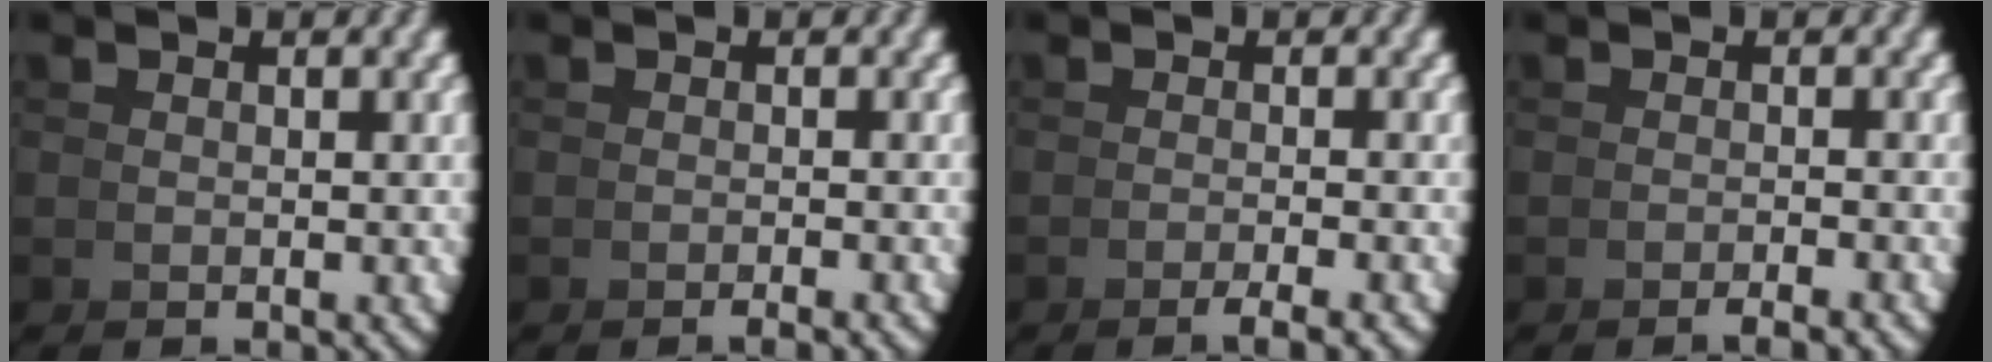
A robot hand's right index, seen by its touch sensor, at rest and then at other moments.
{"total": 1.4, "force": [-1.3, -0.1, 0.5], "torque": [0.000, 0.011, -0.027]}
{"total": 2.8, "force": [-2.3, -0.2, 1.6], "torque": [-0.010, 0.014, -0.044]}
{"total": 1.8, "force": [-1.7, -0.3, 0.6], "torque": [0.002, 0.013, -0.037]}